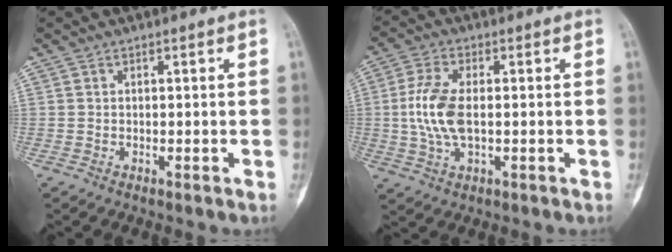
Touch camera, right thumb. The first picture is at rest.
{"total": 9.2, "force": [-0.1, 4.5, 8.0], "torque": [-0.184, 0.002, -0.002]}